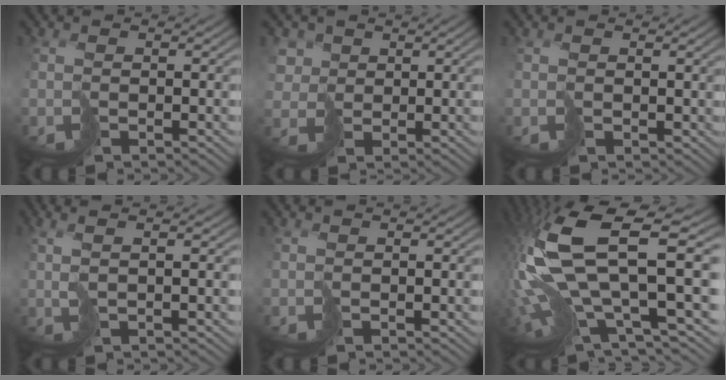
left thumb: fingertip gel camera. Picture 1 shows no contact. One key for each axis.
{"total": 4.2, "fx": 1.7, "fy": 3.6, "fz": 1.5, "tx": -0.054, "ty": 0.002, "tz": 0.026}
{"total": 0.7, "fx": 0.5, "fy": 0.4, "fz": 0.0, "tx": -0.002, "ty": -0.001, "tz": 0.010}
{"total": 3.6, "fx": 1.1, "fy": 0.8, "fz": 3.4, "tx": -0.057, "ty": 0.014, "tz": 0.003}
{"total": 0.0}
{"total": 16.3, "fx": 1.5, "fy": 5.7, "fz": 15.2, "tx": -0.361, "ty": -0.012, "tz": 0.051}